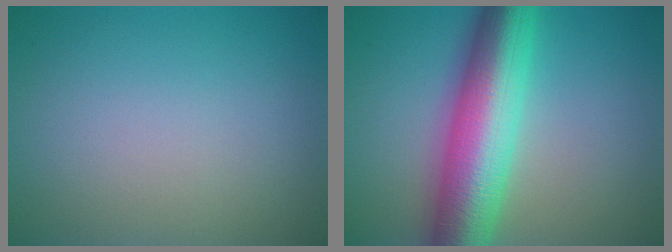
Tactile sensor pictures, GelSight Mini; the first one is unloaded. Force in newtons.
{"total": 11.1, "press": 11.1, "slide": 0.1}